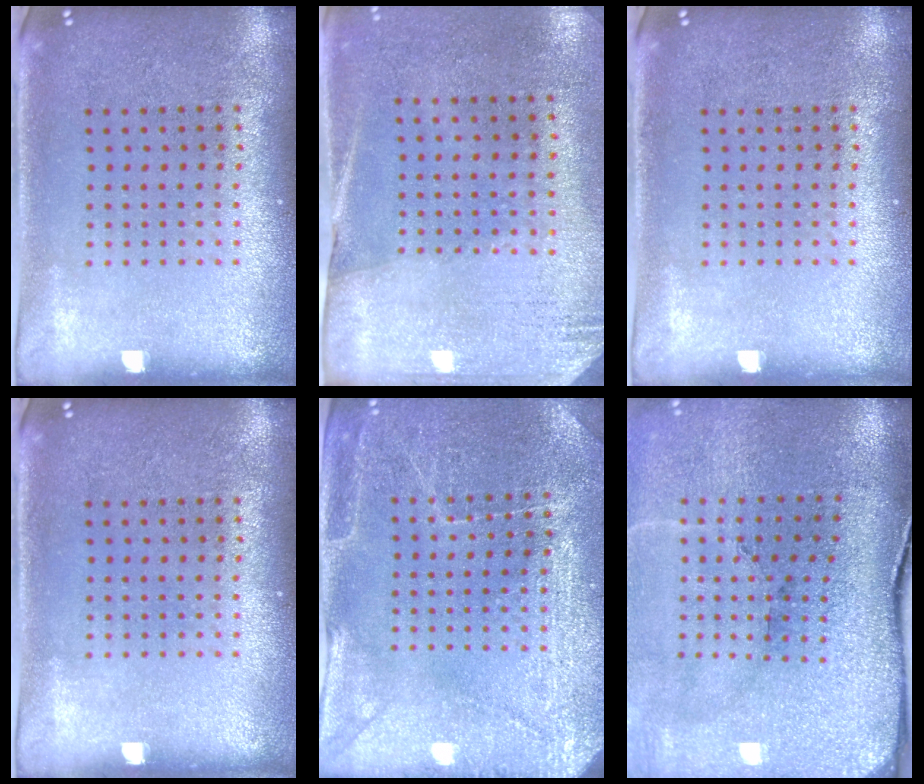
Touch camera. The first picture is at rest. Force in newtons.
{"total": 2.6, "press": 2.3, "slide": 1.4}
{"total": 0.0}
{"total": 0.0}
{"total": 2.9, "press": 2.9, "slide": 0.2}
{"total": 3.6, "press": 3.3, "slide": 1.5}